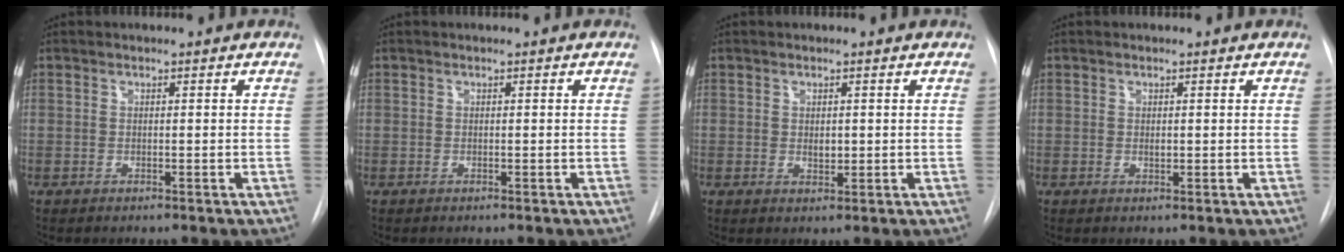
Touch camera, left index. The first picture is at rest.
{"total": 0.0}
{"total": 1.5, "force": [0.2, 1.0, 1.1], "torque": [-0.016, -0.004, 0.006]}
{"total": 0.6, "force": [0.2, 0.4, 0.5], "torque": [-0.007, -0.001, 0.002]}